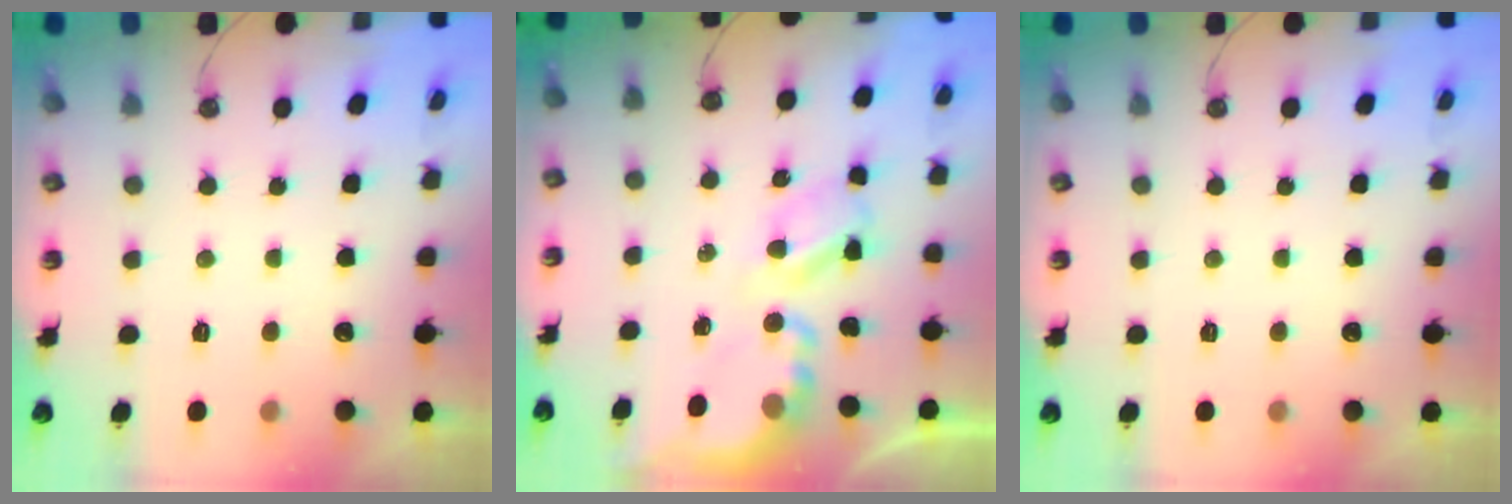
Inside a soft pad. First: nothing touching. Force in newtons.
{"total": 5.7, "press": 5.7, "slide": 0.5}
{"total": 0.0}